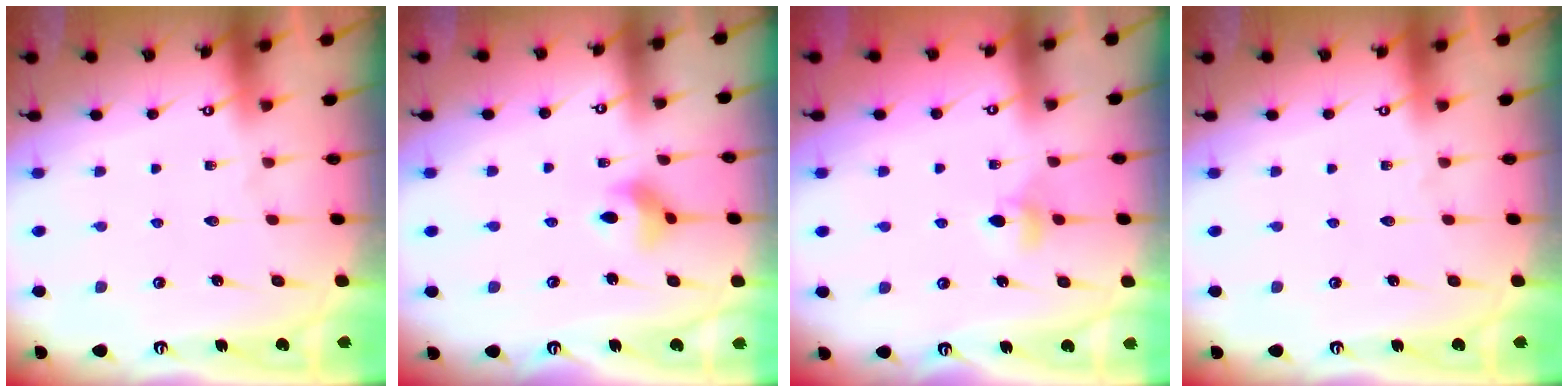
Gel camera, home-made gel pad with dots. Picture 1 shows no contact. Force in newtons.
{"total": 5.7, "press": 5.6, "slide": 0.7}
{"total": 4.0, "press": 4.0, "slide": 0.9}
{"total": 0.0}